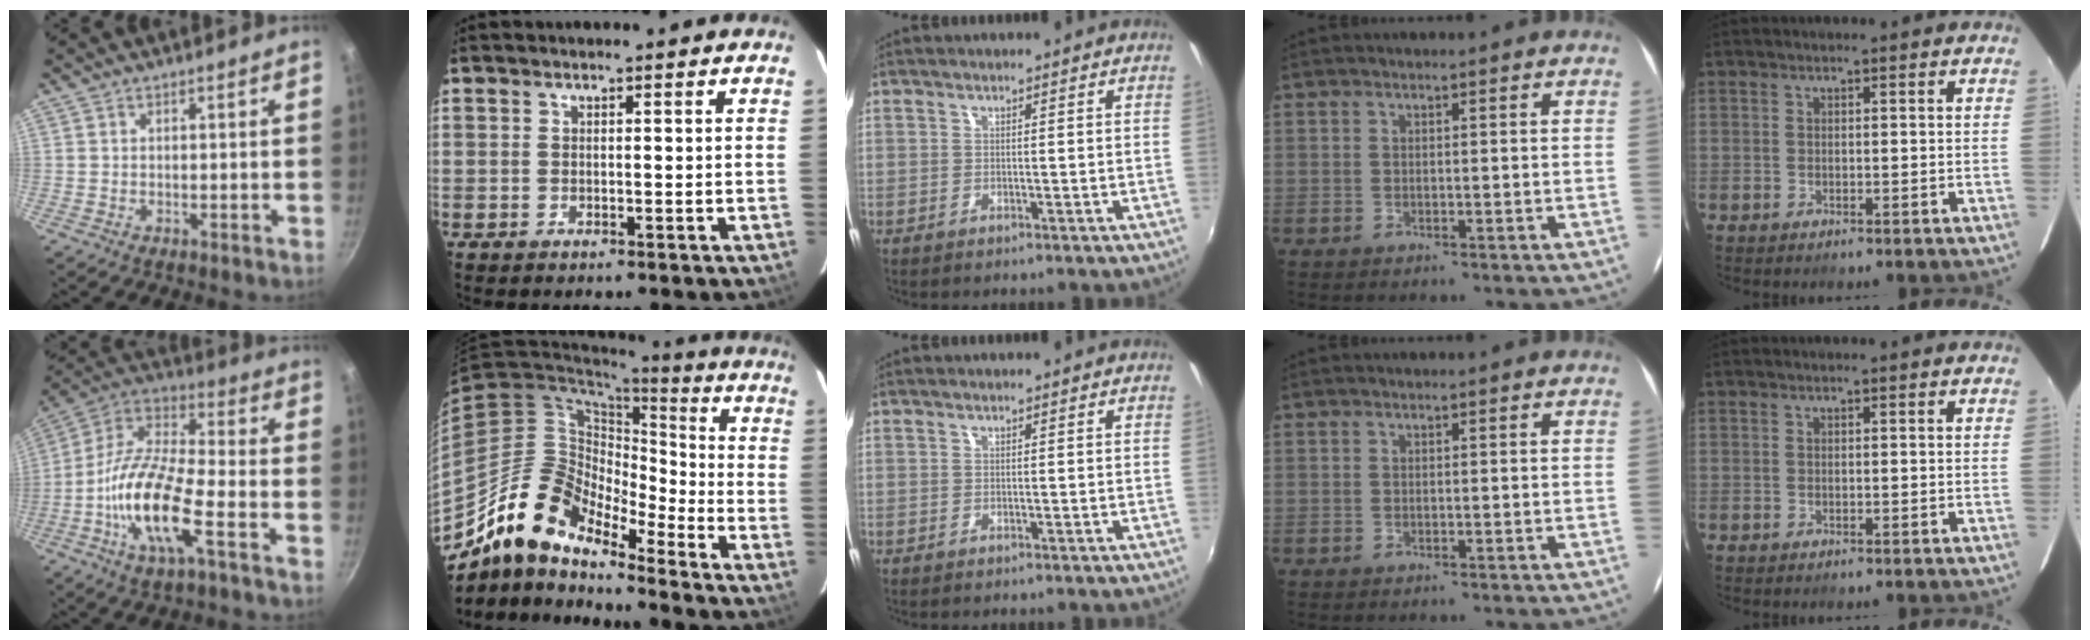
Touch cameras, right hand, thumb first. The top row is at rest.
{"thumb": {"total": 16.5, "force": [-6.1, 5.0, 14.5], "torque": [-0.283, 0.037, -0.135]}, "index": {"total": 15.0, "force": [-12.3, 4.8, 7.1], "torque": [-0.123, 0.002, -0.244]}}